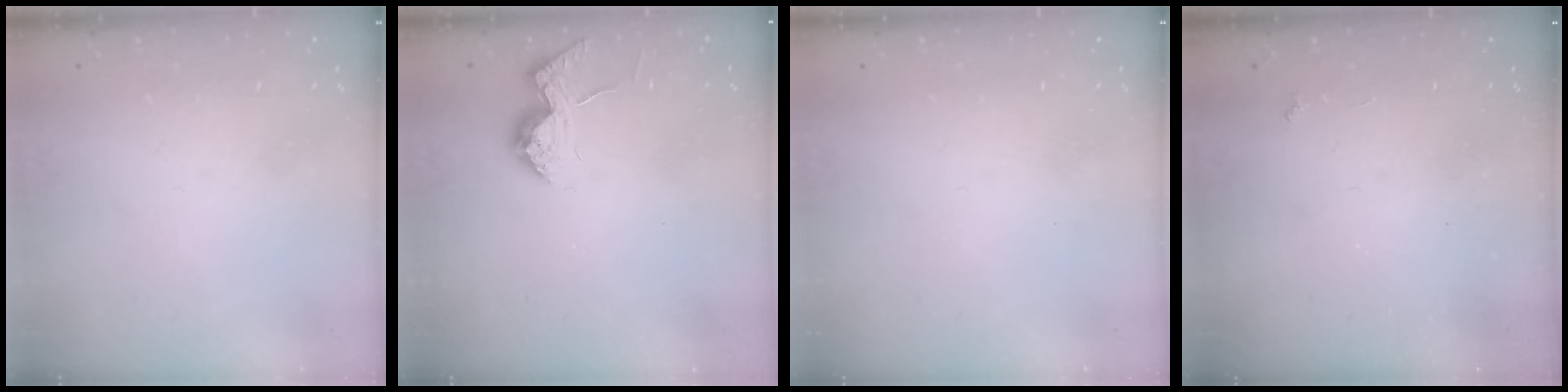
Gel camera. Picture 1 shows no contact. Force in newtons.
{"total": 12.2, "press": 12.2, "slide": 0.5}
{"total": 0.0}
{"total": 2.2, "press": 2.1, "slide": 0.4}